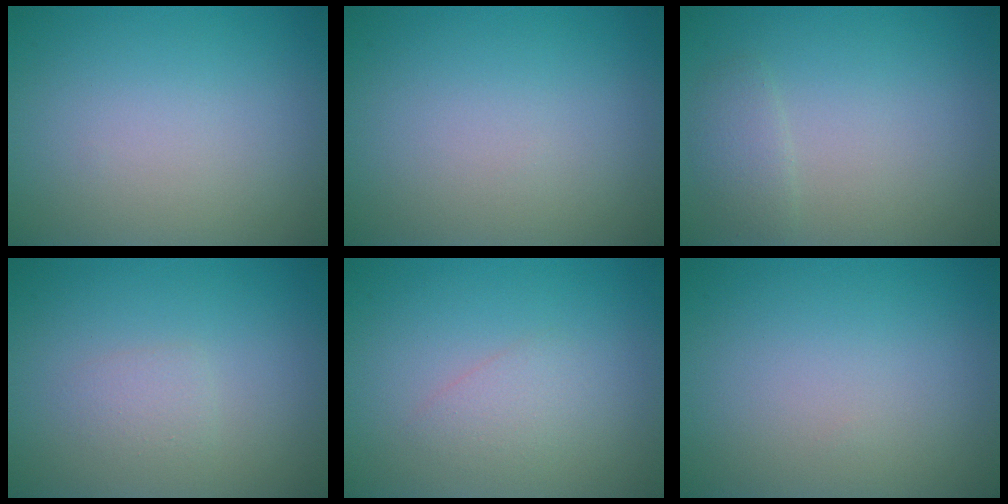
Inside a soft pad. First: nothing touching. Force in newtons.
{"total": 0.0}
{"total": 1.4, "press": 1.4, "slide": 0.1}
{"total": 1.1, "press": 1.1, "slide": 0.1}
{"total": 1.4, "press": 1.4, "slide": 0.1}
{"total": 0.0}